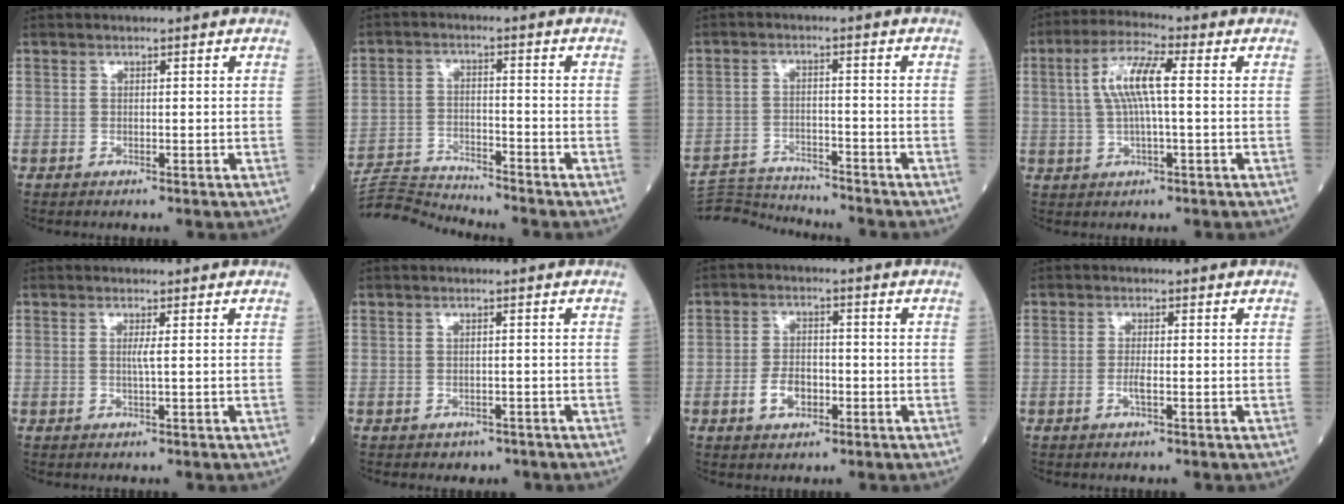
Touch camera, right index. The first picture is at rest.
{"total": 7.2, "force": [-6.9, -1.8, -1.3], "torque": [0.013, -0.001, -0.129]}
{"total": 9.7, "force": [-9.7, -0.4, 0.8], "torque": [-0.012, 0.002, -0.165]}
{"total": 7.6, "force": [1.0, 1.2, 7.5], "torque": [-0.155, 0.015, 0.017]}
{"total": 1.0, "force": [0.1, -0.4, 1.0], "torque": [-0.021, -0.001, -0.001]}
{"total": 2.0, "force": [-1.5, 1.4, 0.2], "torque": [-0.005, 0.005, -0.017]}
{"total": 4.6, "force": [-1.7, 2.7, 3.2], "torque": [-0.064, 0.003, -0.030]}
{"total": 1.7, "force": [-0.6, 0.1, 1.6], "torque": [-0.033, -0.002, -0.014]}